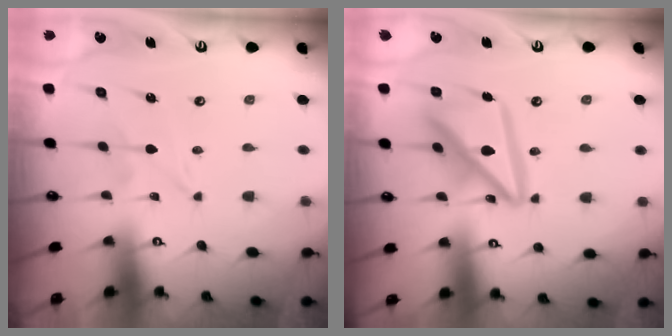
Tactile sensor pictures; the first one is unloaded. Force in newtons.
{"total": 16.1, "press": 16.0, "slide": 1.8}